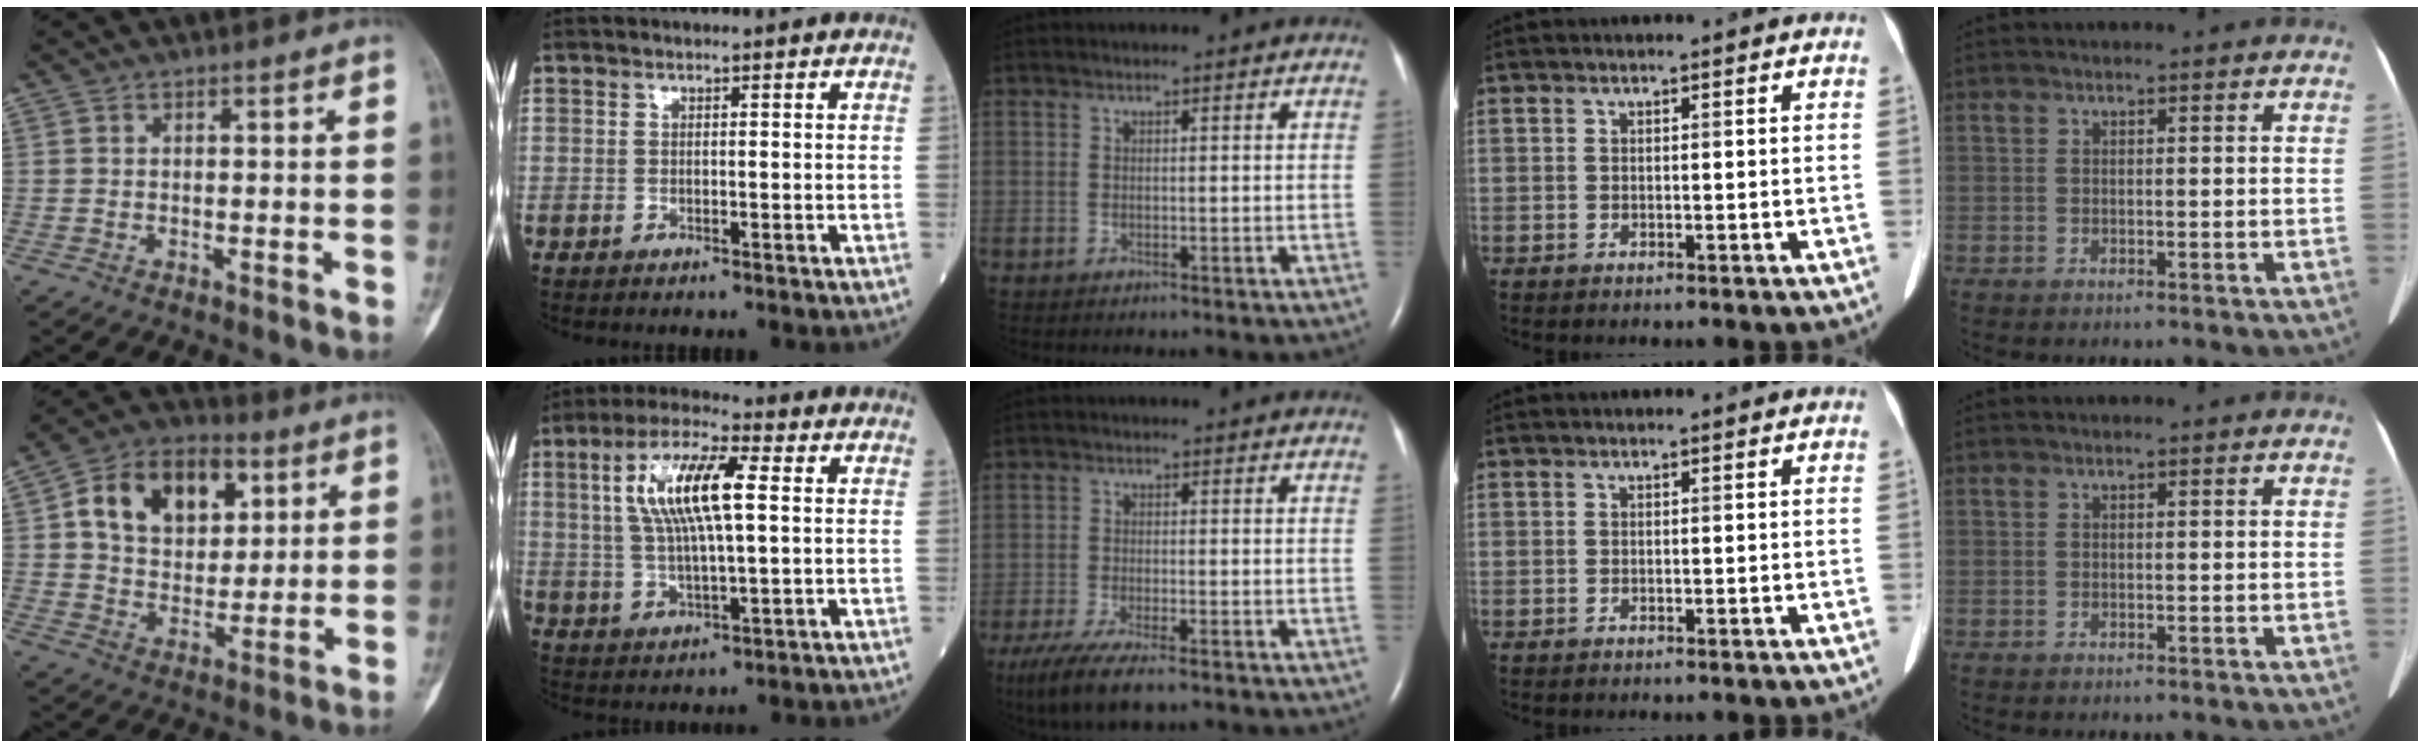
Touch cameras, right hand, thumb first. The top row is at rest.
{"thumb": {"total": 16.1, "force": [5.5, 11.2, 10.2], "torque": [-0.130, -0.004, 0.092]}, "index": {"total": 11.7, "force": [2.5, 2.5, 11.1], "torque": [-0.223, 0.016, 0.046]}, "middle": {"total": 8.9, "force": [-6.3, 1.9, 6.0], "torque": [-0.104, -0.021, -0.102]}}